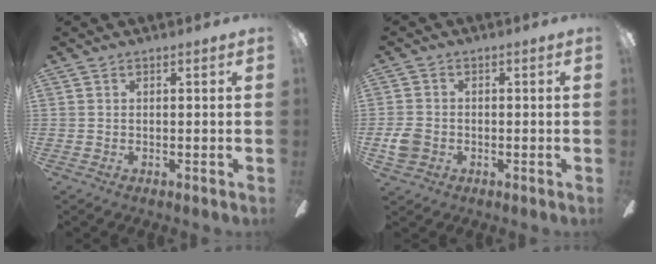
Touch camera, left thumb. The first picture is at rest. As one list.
[{"total": 4.9, "force": [-1.3, 4.0, 2.4], "torque": [-0.044, 0.007, -0.024]}]